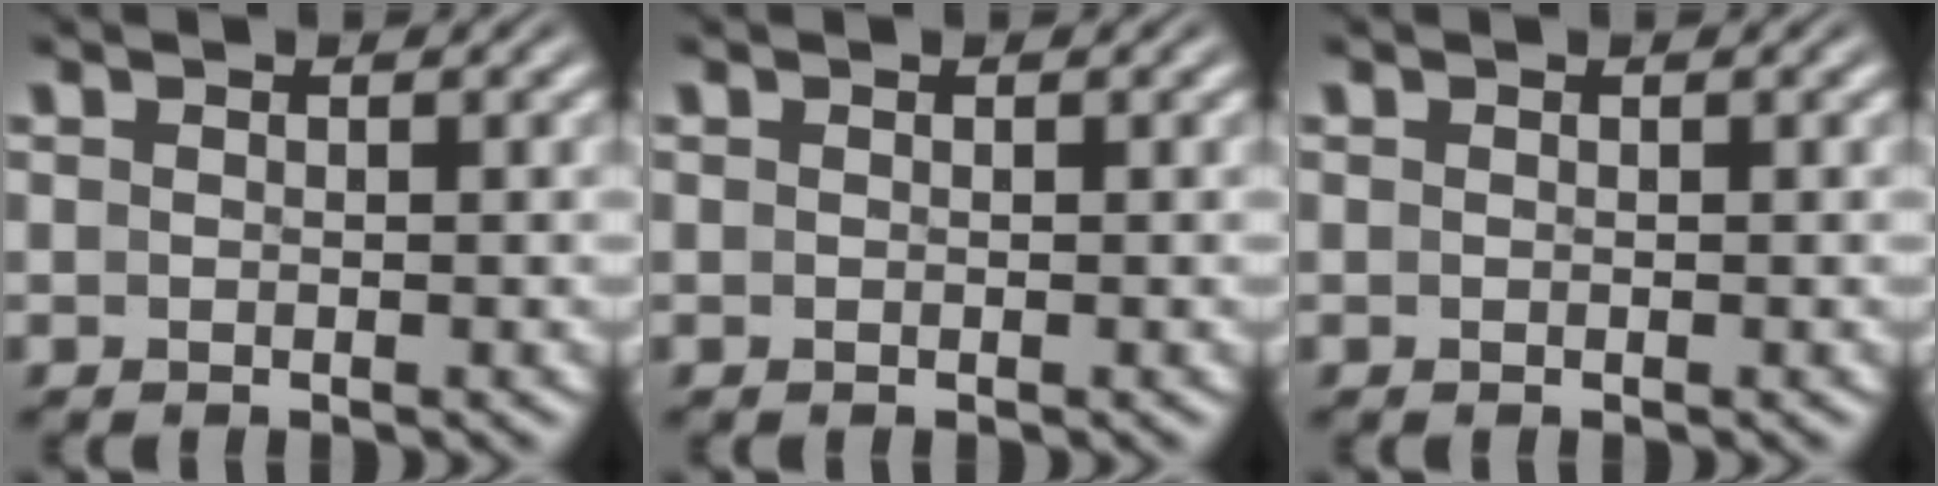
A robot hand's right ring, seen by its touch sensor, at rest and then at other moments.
{"total": 0.0}
{"total": 0.0}